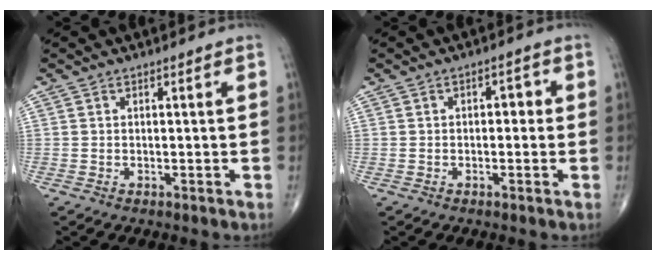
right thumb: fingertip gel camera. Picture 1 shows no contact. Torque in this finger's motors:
{"motor_torque": [-0.35, 0.14, 0.17, 0.26, -0.02]}